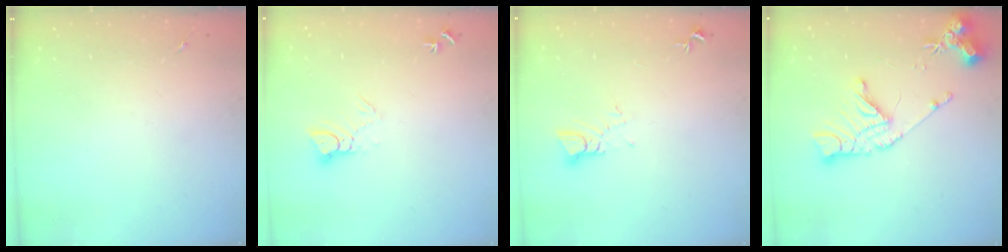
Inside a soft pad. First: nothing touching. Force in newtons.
{"total": 4.3, "press": 4.3, "slide": 0.2}
{"total": 3.8, "press": 3.8, "slide": 0.3}
{"total": 15.4, "press": 15.3, "slide": 1.8}